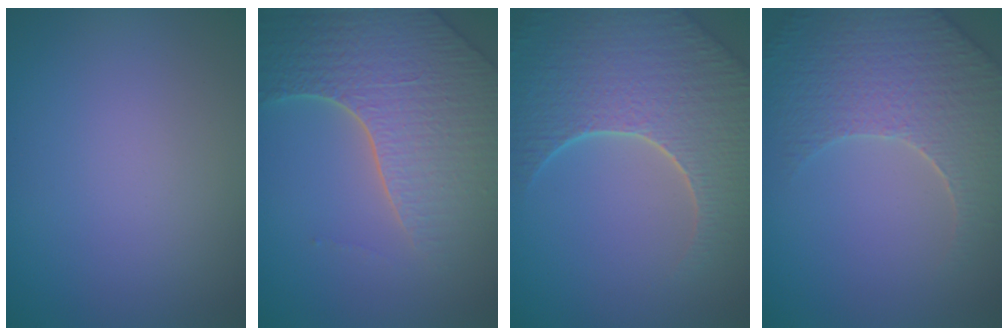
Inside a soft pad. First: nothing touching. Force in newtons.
{"total": 7.2, "press": 5.6, "slide": 4.5}
{"total": 8.7, "press": 6.2, "slide": 6.1}
{"total": 6.3, "press": 5.2, "slide": 3.6}